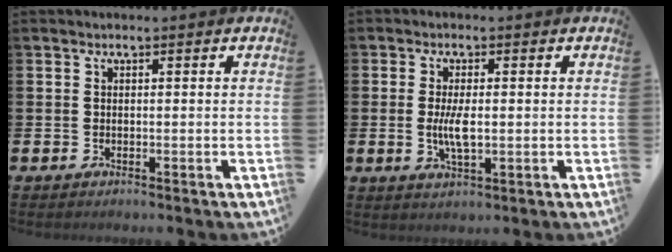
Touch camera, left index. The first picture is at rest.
{"total": 4.0, "force": [0.1, 1.4, 3.8], "torque": [-0.074, -0.001, -0.003]}